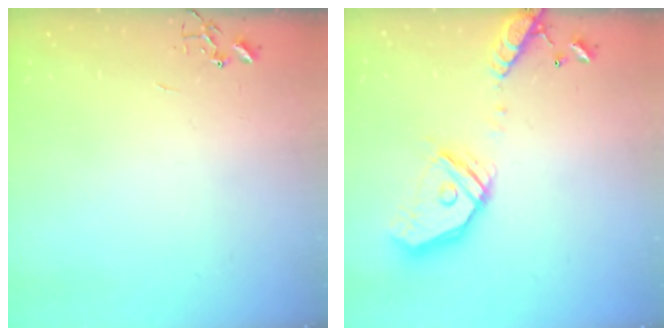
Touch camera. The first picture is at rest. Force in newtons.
{"total": 18.8, "press": 18.6, "slide": 3.0}